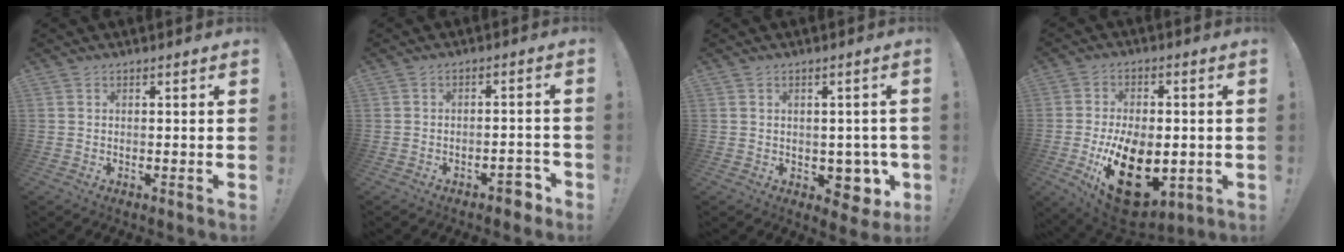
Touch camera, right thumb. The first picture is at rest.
{"total": 4.8, "force": [-3.2, 2.0, 3.0], "torque": [-0.032, 0.017, -0.054]}
{"total": 6.6, "force": [-1.1, 5.4, 3.8], "torque": [-0.030, 0.003, -0.009]}
{"total": 21.4, "force": [-5.5, 13.1, 16.0], "torque": [-0.258, 0.015, -0.075]}